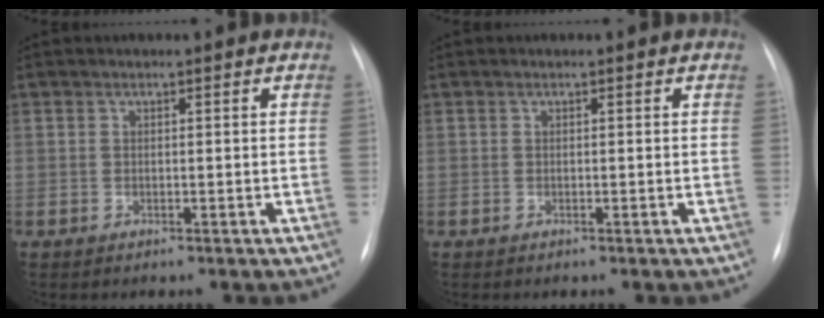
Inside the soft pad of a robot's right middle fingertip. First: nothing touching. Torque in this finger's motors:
{"motor_torque": [-0.15, -0.05, 0.00, 0.00]}